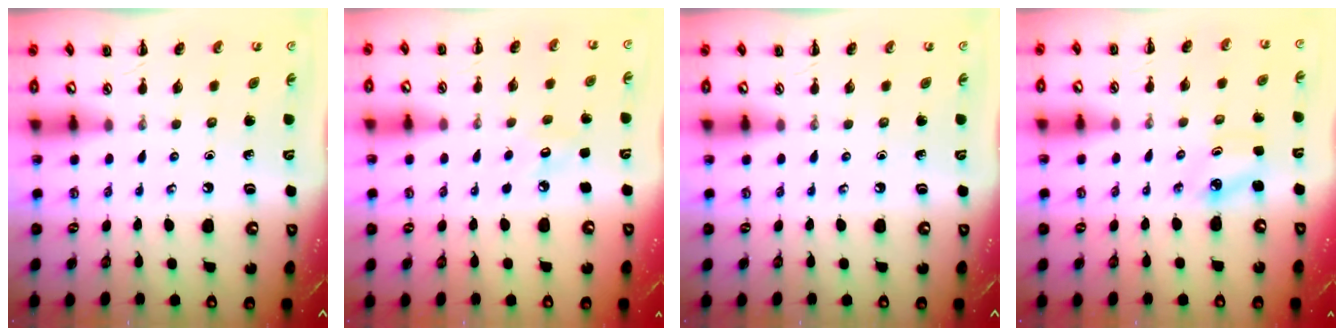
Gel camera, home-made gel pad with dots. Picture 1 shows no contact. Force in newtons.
{"total": 3.9, "press": 3.8, "slide": 0.9}
{"total": 0.0}
{"total": 2.5, "press": 2.5, "slide": 0.5}